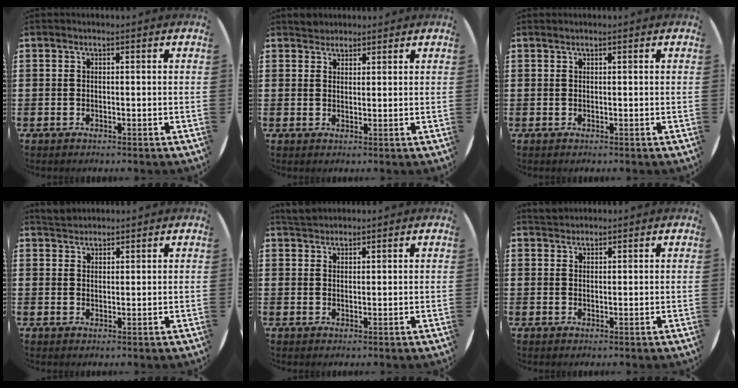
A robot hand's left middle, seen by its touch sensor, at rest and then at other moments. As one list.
[{"total": 1.9, "force": [1.8, 0.7, -0.3], "torque": [0.010, 0.002, 0.034]}, {"total": 0.0}, {"total": 2.3, "force": [2.2, 0.6, 0.0], "torque": [-0.004, 0.003, 0.043]}, {"total": 2.2, "force": [2.1, 0.6, 0.2], "torque": [0.000, 0.002, 0.039]}, {"total": 1.5, "force": [1.4, 0.4, 0.0], "torque": [0.006, 0.001, 0.026]}]